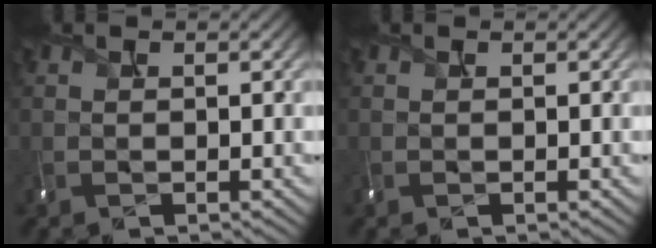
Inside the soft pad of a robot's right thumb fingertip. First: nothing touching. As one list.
[{"total": 0.0}]